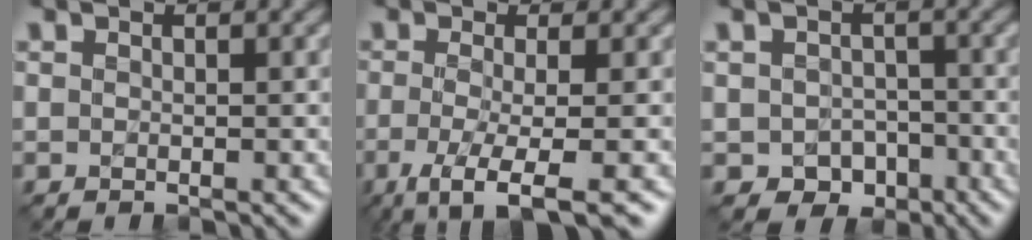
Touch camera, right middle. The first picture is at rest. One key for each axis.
{"total": 5.8, "fx": -2.2, "fy": 1.4, "fz": 5.1, "tx": -0.081, "ty": -0.007, "tz": -0.048}
{"total": 2.9, "fx": -1.0, "fy": 2.4, "fz": 1.2, "tx": -0.018, "ty": -0.006, "tz": -0.014}